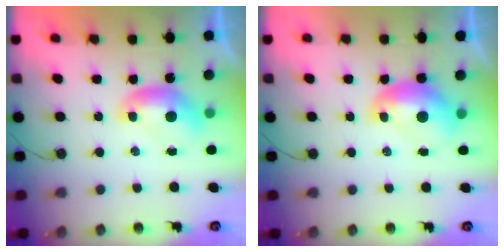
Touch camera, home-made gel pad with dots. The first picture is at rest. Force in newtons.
{"total": 2.0, "press": 2.0, "slide": 0.2}